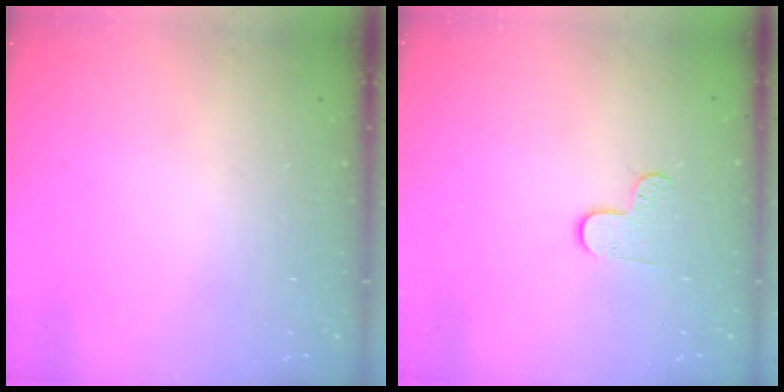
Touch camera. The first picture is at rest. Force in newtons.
{"total": 6.4, "press": 6.4, "slide": 0.5}